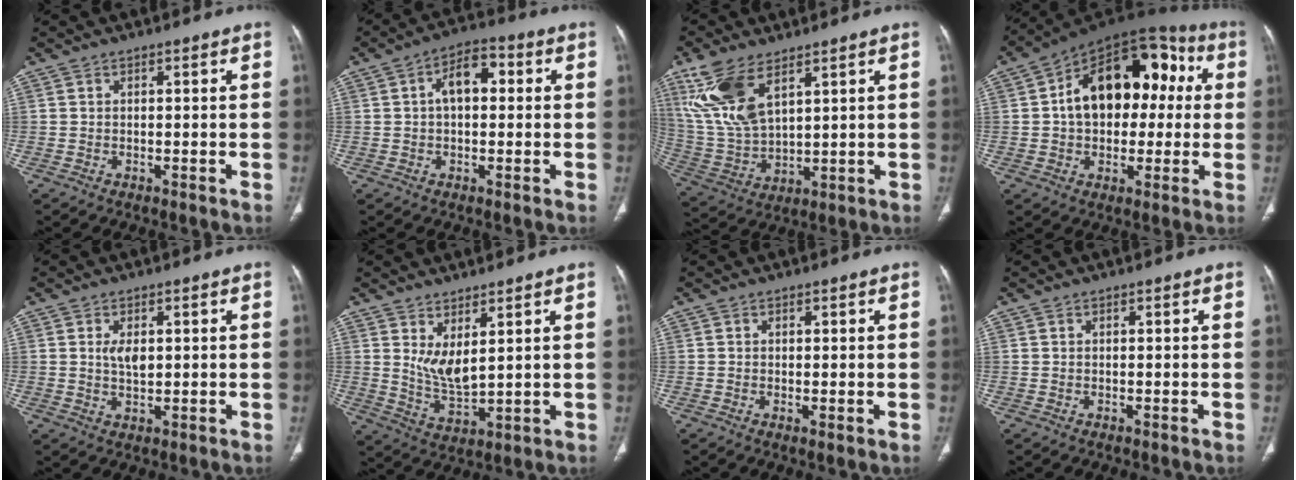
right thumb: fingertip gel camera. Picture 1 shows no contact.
{"total": 7.4, "force": [1.1, 4.2, 6.0], "torque": [-0.088, 0.023, 0.010]}
{"total": 13.6, "force": [7.2, 6.3, 9.6], "torque": [-0.203, -0.021, 0.159]}
{"total": 21.1, "force": [2.5, 13.6, 16.0], "torque": [-0.201, 0.044, 0.031]}
{"total": 3.4, "force": [0.8, 1.8, 2.8], "torque": [-0.045, -0.007, 0.016]}
{"total": 6.4, "force": [2.8, 2.3, 5.2], "torque": [-0.097, -0.039, 0.068]}
{"total": 0.9, "force": [0.0, 0.2, 0.8], "torque": [-0.020, -0.006, 0.001]}
{"total": 0.0}